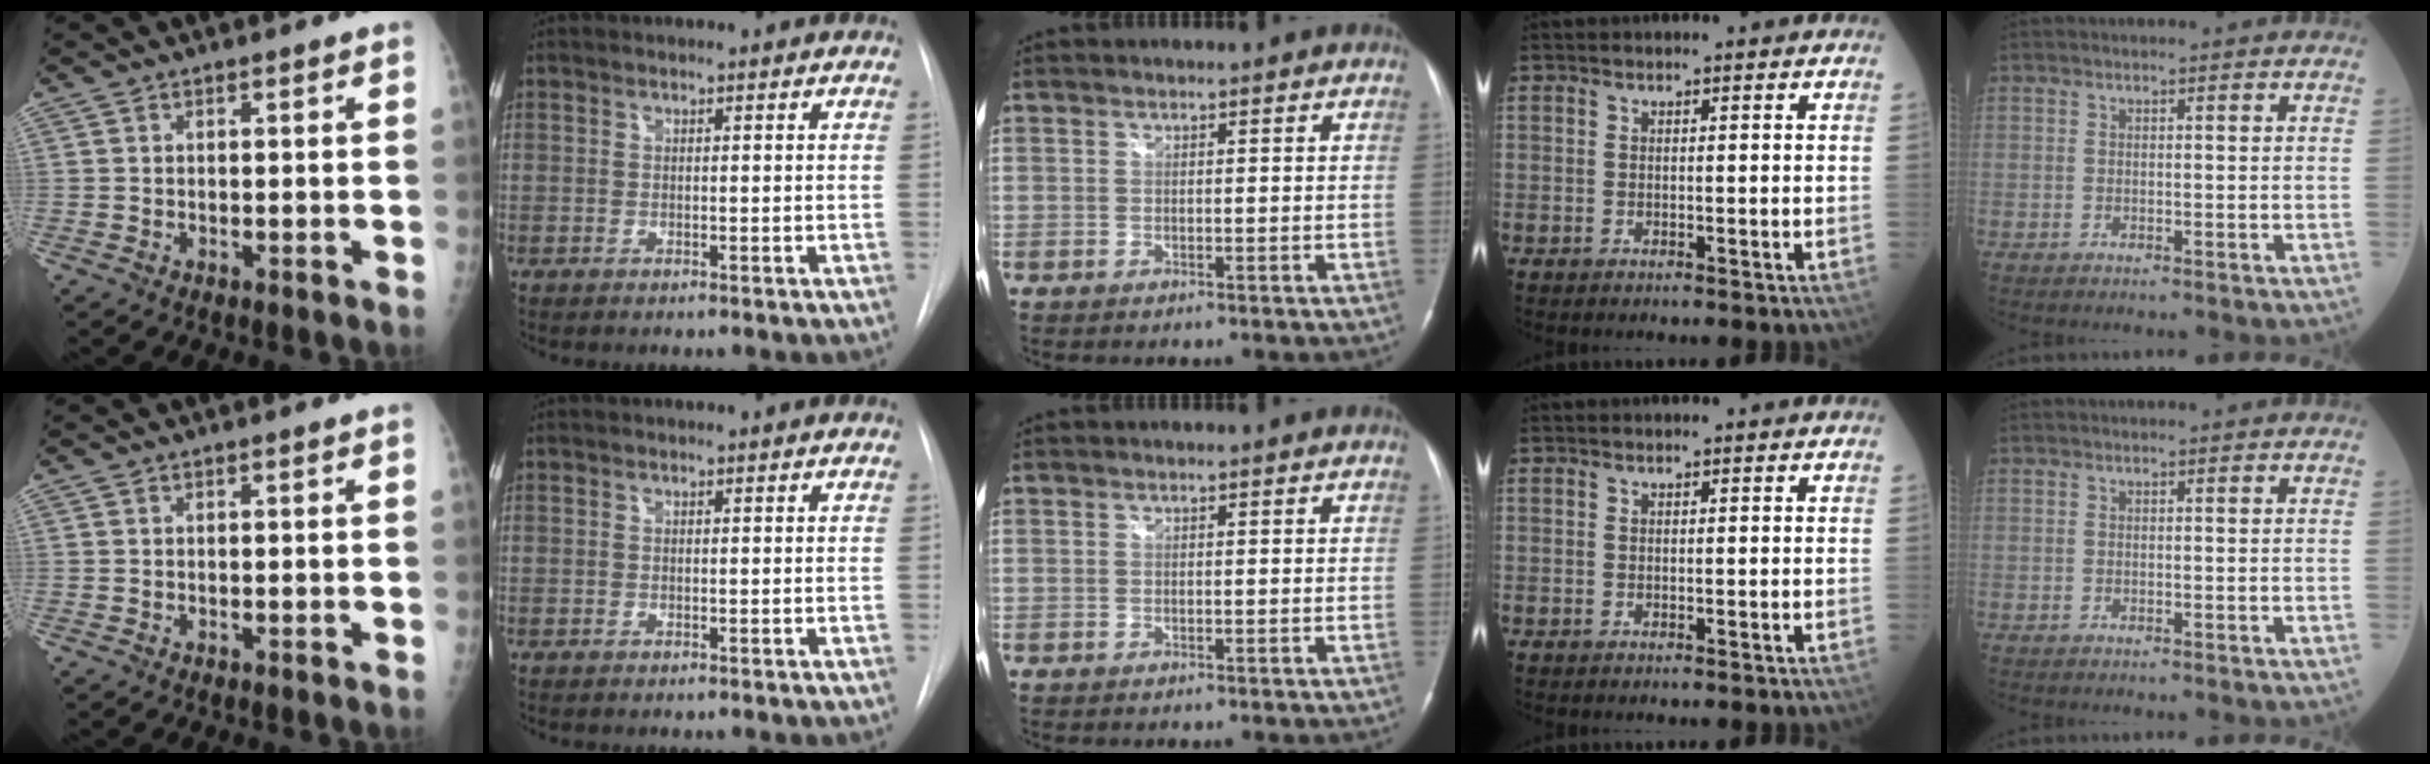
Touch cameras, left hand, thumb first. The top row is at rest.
{}